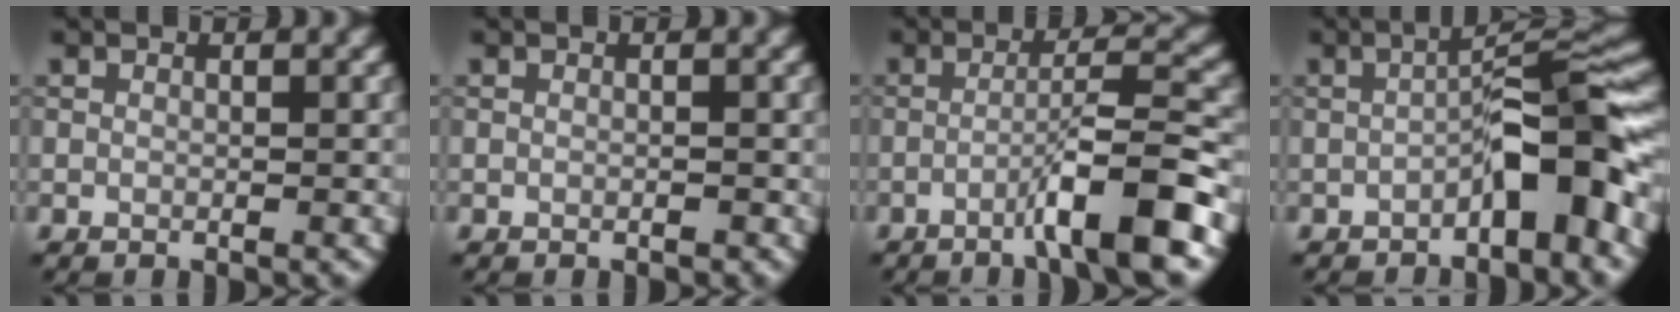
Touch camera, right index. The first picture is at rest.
{"total": 0.0}
{"total": 6.5, "force": [-3.1, 0.6, 5.7], "torque": [-0.081, 0.017, -0.063]}
{"total": 5.8, "force": [-2.3, 1.2, 5.2], "torque": [-0.077, 0.026, -0.042]}